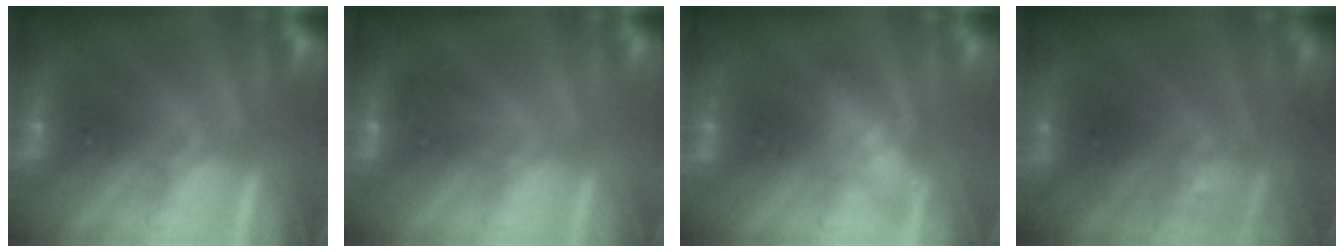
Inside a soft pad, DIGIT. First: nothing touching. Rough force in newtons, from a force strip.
{"total": 2.9}
{"total": 4.9}
{"total": 3.0}